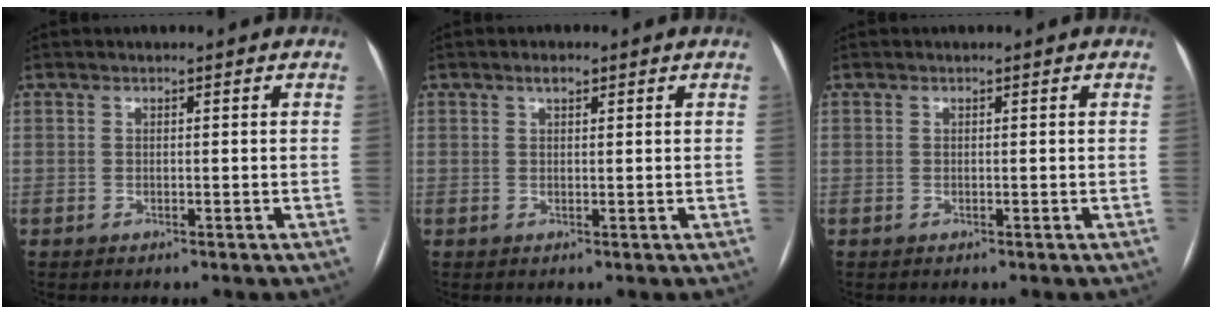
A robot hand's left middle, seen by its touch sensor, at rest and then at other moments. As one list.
[{"total": 1.5, "force": [1.0, 0.6, 1.0], "torque": [-0.018, 0.006, 0.016]}, {"total": 0.0}]